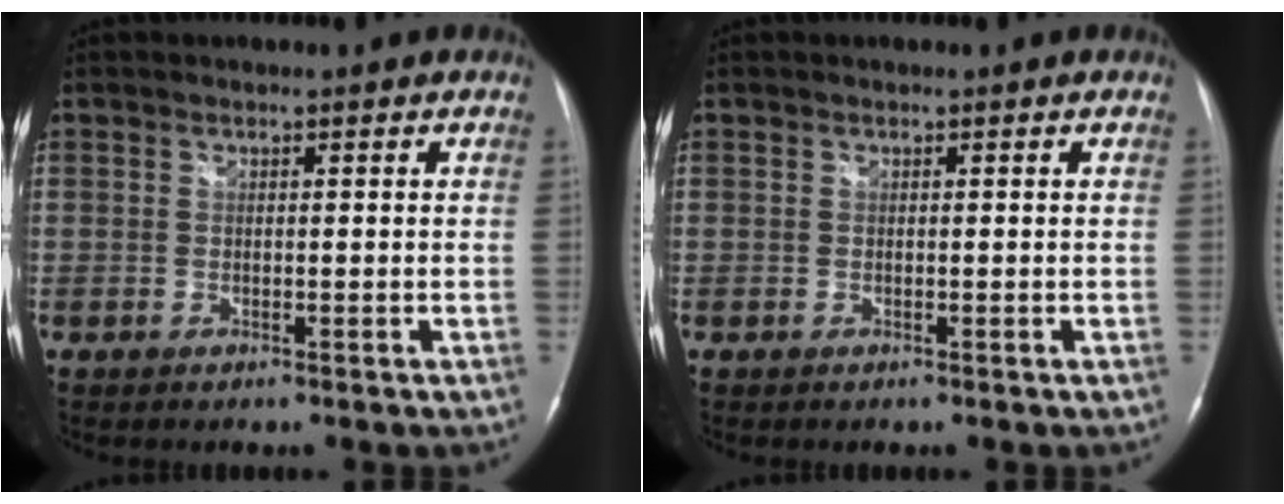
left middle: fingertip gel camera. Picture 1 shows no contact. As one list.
[{"total": 0.0}]